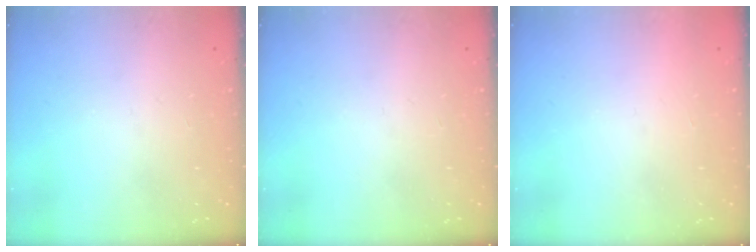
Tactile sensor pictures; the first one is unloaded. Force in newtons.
{"total": 0.0}
{"total": 1.5, "press": 1.5, "slide": 0.1}